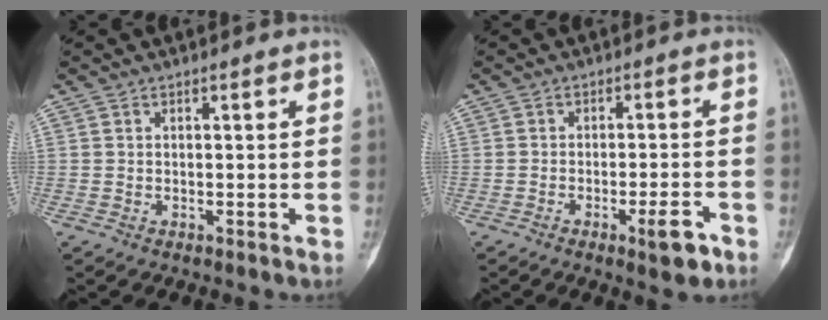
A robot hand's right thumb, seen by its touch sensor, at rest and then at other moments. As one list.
[{"total": 7.7, "force": [-3.7, 2.0, 6.4], "torque": [-0.080, 0.012, -0.049]}]